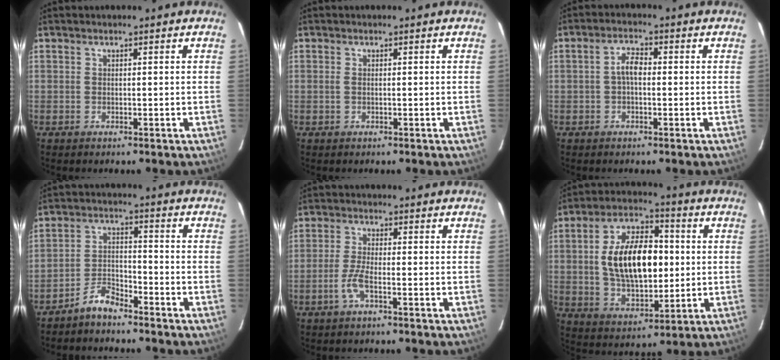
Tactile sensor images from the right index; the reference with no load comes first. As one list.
[{"total": 0.7, "force": [-0.1, 0.3, 0.6], "torque": [-0.016, 0.000, -0.003]}, {"total": 3.3, "force": [-0.3, 1.6, 2.8], "torque": [-0.057, 0.010, -0.005]}, {"total": 4.9, "force": [-4.3, 1.6, 1.5], "torque": [-0.040, 0.014, -0.082]}, {"total": 6.5, "force": [-3.0, 1.5, 5.5], "torque": [-0.123, 0.000, -0.062]}, {"total": 17.2, "force": [1.0, 9.4, 14.4], "torque": [-0.255, 0.017, 0.029]}]